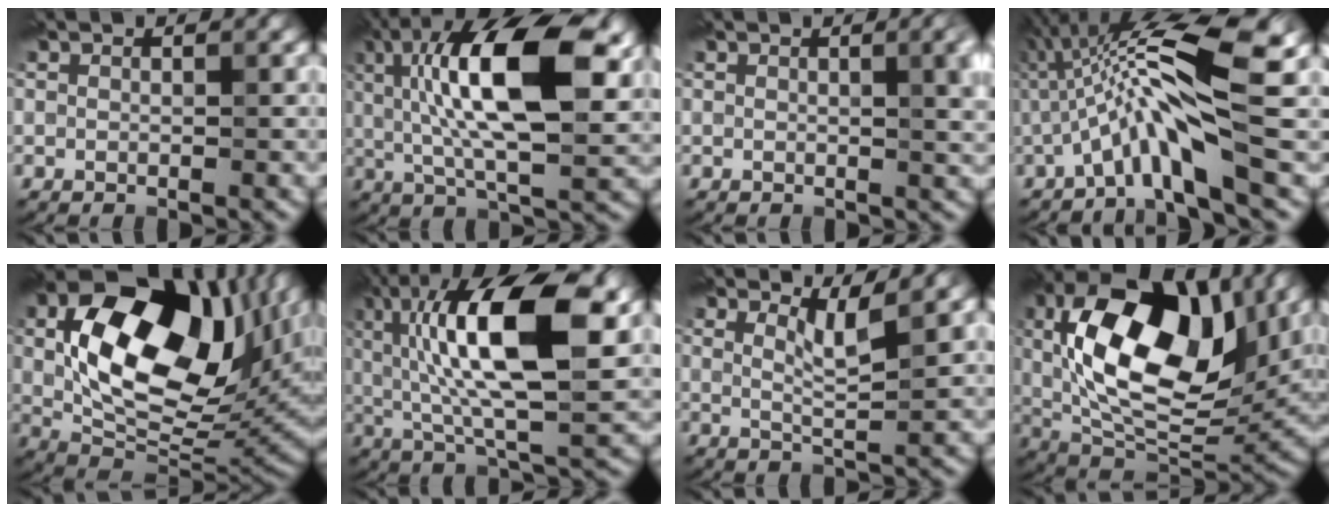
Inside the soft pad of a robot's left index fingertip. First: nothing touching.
{"total": 13.5, "force": [3.1, 4.8, 12.3], "torque": [-0.210, 0.014, 0.043]}
{"total": 3.8, "force": [0.8, 1.4, 3.5], "torque": [-0.031, 0.011, 0.008]}
{"total": 8.1, "force": [-0.1, 1.2, 8.0], "torque": [-0.143, 0.009, -0.010]}
{"total": 16.2, "force": [4.0, 9.5, 12.5], "torque": [-0.211, -0.002, 0.075]}
{"total": 13.6, "force": [3.6, 4.3, 12.4], "torque": [-0.212, 0.013, 0.052]}
{"total": 2.4, "force": [1.5, 0.3, 1.8], "torque": [-0.030, -0.007, 0.028]}
{"total": 15.1, "force": [3.8, 7.8, 12.4], "torque": [-0.218, 0.006, 0.061]}